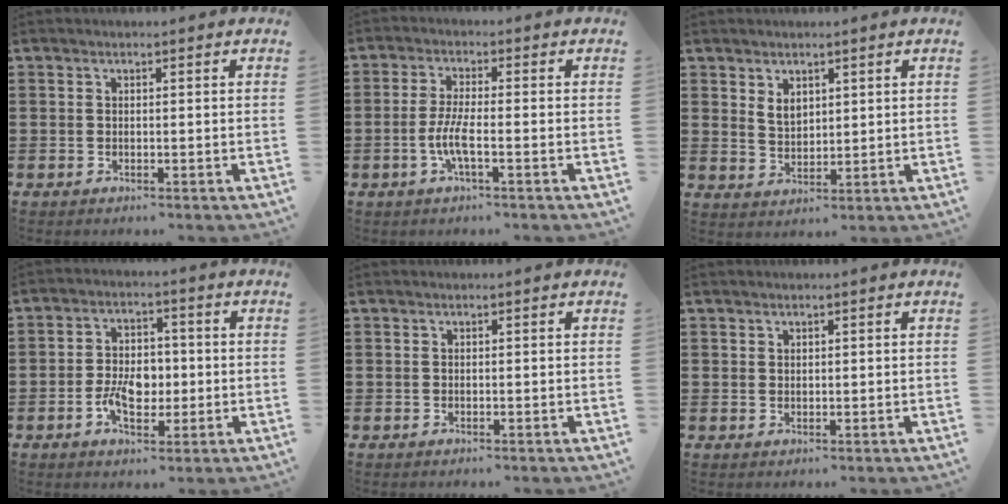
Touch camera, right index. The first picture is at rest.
{"total": 4.7, "force": [-1.7, 0.8, 4.3], "torque": [-0.101, -0.007, -0.040]}
{"total": 2.9, "force": [1.8, 1.8, 1.4], "torque": [-0.024, 0.002, 0.033]}
{"total": 6.2, "force": [-1.3, 3.9, 4.7], "torque": [-0.092, 0.002, -0.028]}
{"total": 0.0}
{"total": 0.9, "force": [0.7, 0.5, 0.2], "torque": [-0.004, 0.003, 0.013]}